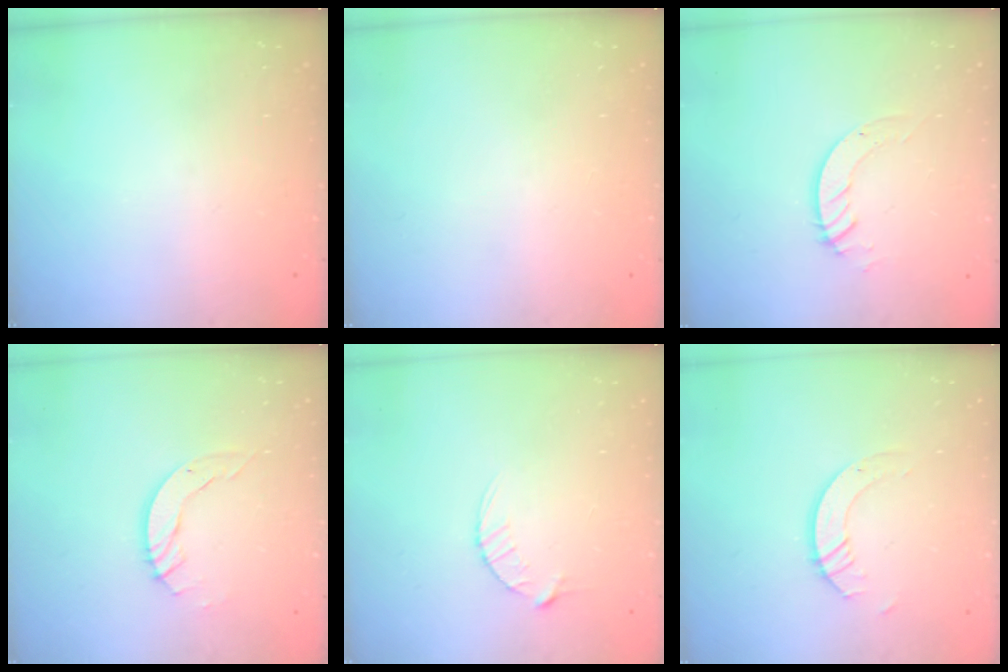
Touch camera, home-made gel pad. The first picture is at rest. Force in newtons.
{"total": 0.0}
{"total": 3.6, "press": 3.6, "slide": 0.1}
{"total": 4.9, "press": 4.9, "slide": 0.1}
{"total": 3.0, "press": 3.0, "slide": 0.4}
{"total": 3.9, "press": 3.9, "slide": 0.3}